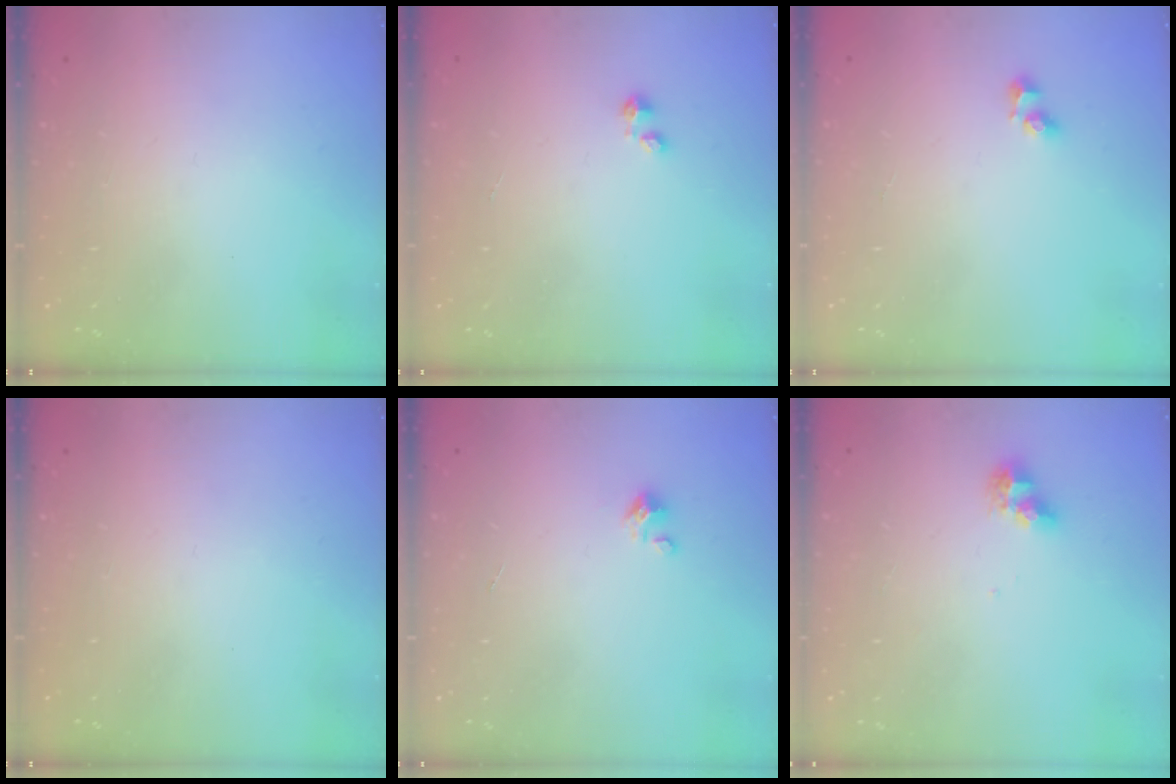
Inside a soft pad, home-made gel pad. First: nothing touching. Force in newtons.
{"total": 0.0}
{"total": 4.6, "press": 4.3, "slide": 1.8}
{"total": 0.0}
{"total": 1.5, "press": 1.5, "slide": 0.1}
{"total": 7.8, "press": 7.7, "slide": 0.9}